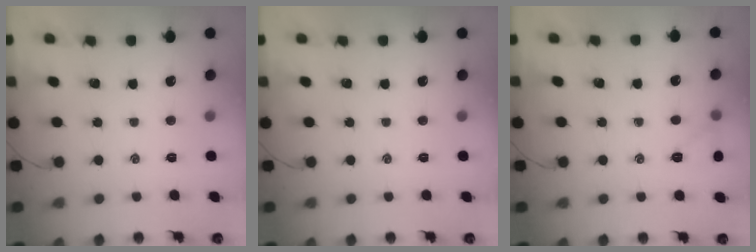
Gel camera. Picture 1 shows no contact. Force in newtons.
{"total": 0.0}
{"total": 5.4, "press": 5.1, "slide": 1.6}